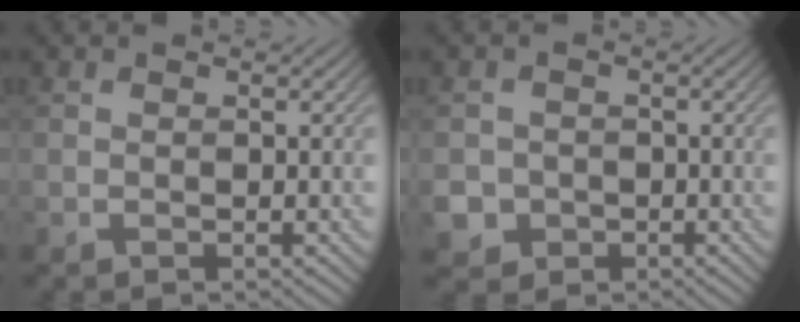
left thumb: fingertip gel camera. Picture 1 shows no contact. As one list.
[{"total": 3.9, "force": [-1.6, 3.4, 0.9], "torque": [-0.021, -0.007, -0.038]}]